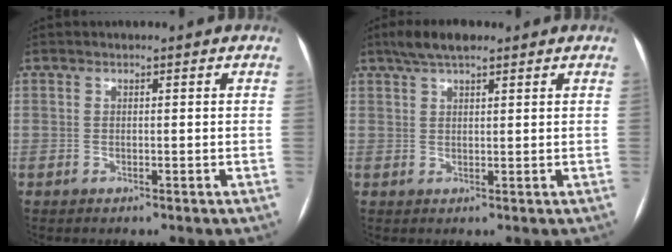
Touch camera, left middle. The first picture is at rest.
{"total": 5.0, "force": [3.6, 1.4, 3.2], "torque": [-0.064, 0.020, 0.064]}